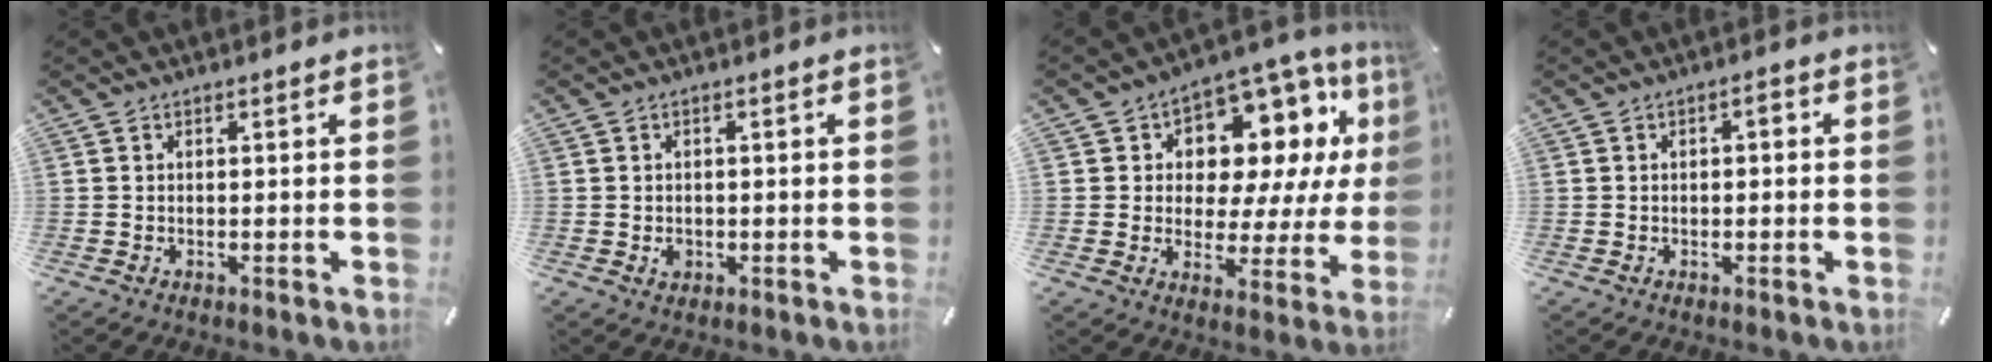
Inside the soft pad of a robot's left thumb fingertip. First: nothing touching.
{"total": 1.6, "force": [-0.3, 1.4, 0.7], "torque": [-0.014, 0.004, -0.006]}
{"total": 12.0, "force": [6.2, 8.2, 6.3], "torque": [-0.096, -0.049, 0.114]}
{"total": 1.7, "force": [-0.1, 0.9, 1.4], "torque": [-0.020, 0.005, -0.007]}